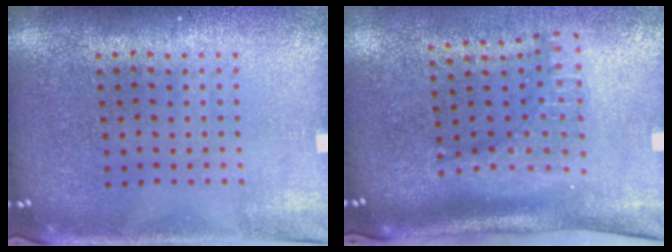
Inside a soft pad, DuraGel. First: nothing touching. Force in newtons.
{"total": 2.1, "press": 1.4, "slide": 1.6}